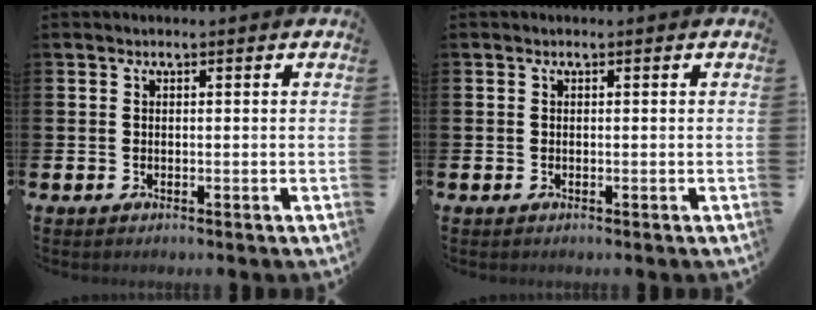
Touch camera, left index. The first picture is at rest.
{"total": 0.0}